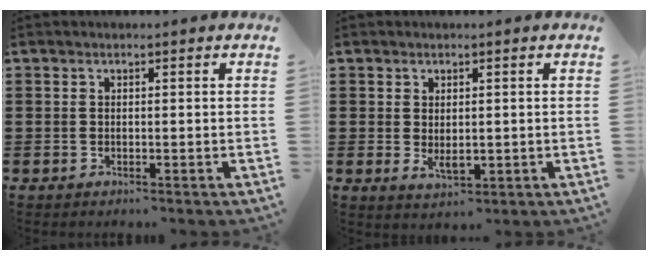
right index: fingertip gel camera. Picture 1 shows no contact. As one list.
[{"total": 2.3, "force": [0.1, 1.2, 1.9], "torque": [-0.037, 0.002, 0.003]}]